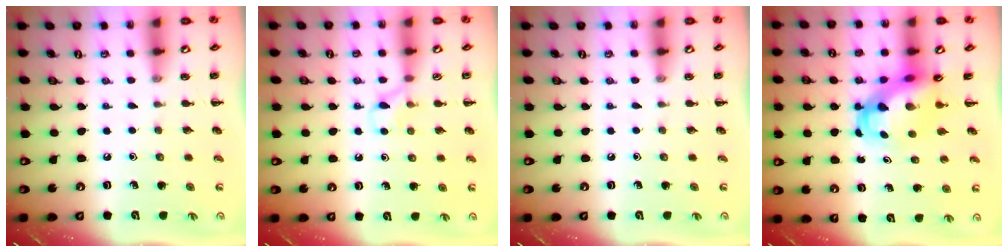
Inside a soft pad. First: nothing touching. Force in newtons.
{"total": 4.9, "press": 4.6, "slide": 1.7}
{"total": 0.0}
{"total": 5.1, "press": 4.9, "slide": 1.4}